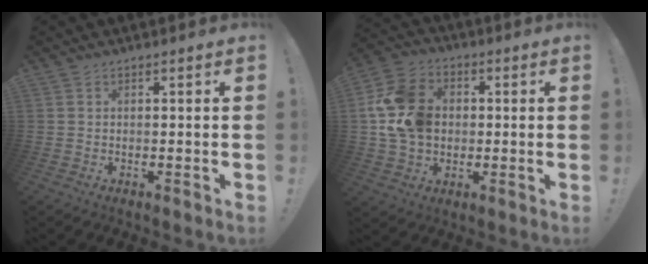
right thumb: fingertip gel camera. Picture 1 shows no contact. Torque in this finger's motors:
{"motor_torque": [0.46, 0.47, 0.15, 0.31, 0.16]}